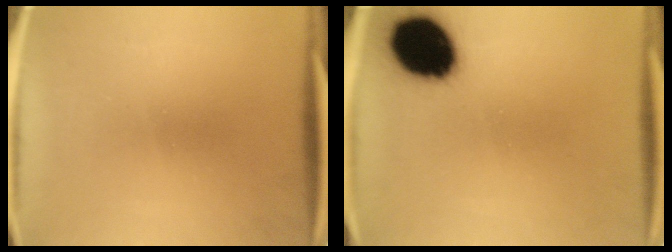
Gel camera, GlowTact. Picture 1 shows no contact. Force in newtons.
{"total": 17.6}